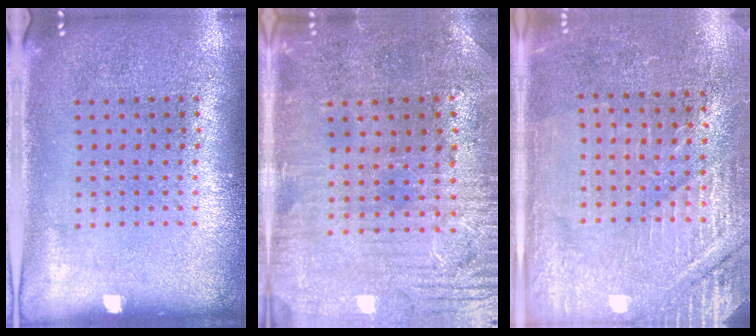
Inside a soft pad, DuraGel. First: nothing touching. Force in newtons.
{"total": 1.3, "press": 1.2, "slide": 0.6}
{"total": 2.8, "press": 2.8, "slide": 0.4}